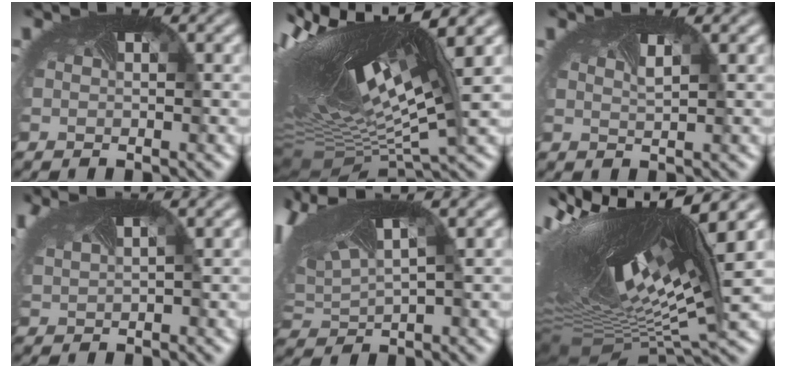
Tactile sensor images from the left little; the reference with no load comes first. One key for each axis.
{"total": 16.8, "fx": 2.1, "fy": 6.3, "fz": 15.4, "tx": -0.302, "ty": -0.013, "tz": 0.050}
{"total": 0.8, "fx": 0.4, "fy": 0.2, "fz": 0.6, "tx": -0.013, "ty": 0.004, "tz": 0.004}
{"total": 7.0, "fx": 2.7, "fy": 3.5, "fz": 5.4, "tx": -0.134, "ty": 0.032, "tz": 0.052}
{"total": 11.0, "fx": 4.1, "fy": 5.1, "fz": 8.9, "tx": -0.191, "ty": 0.027, "tz": 0.083}
{"total": 17.9, "fx": 3.8, "fy": 6.2, "fz": 16.4, "tx": -0.312, "ty": 0.000, "tz": 0.074}